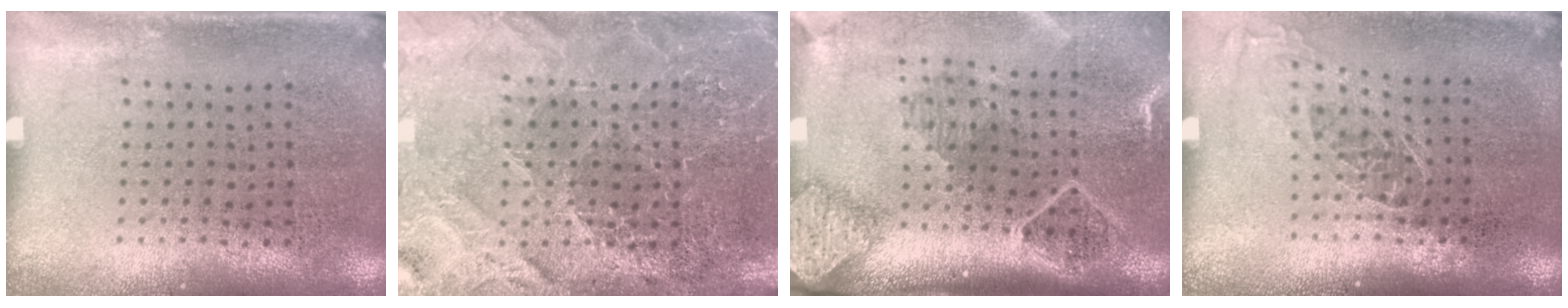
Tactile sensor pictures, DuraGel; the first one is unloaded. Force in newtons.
{"total": 4.1, "press": 3.8, "slide": 1.3}
{"total": 2.7, "press": 2.0, "slide": 1.8}
{"total": 1.0, "press": 0.9, "slide": 0.5}